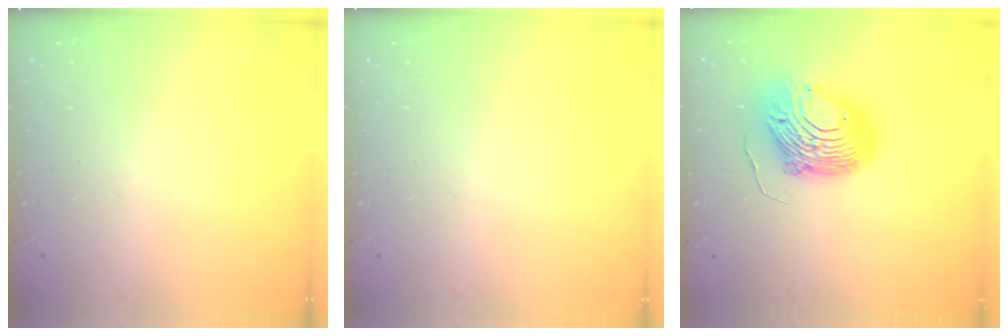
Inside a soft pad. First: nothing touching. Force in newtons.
{"total": 0.0}
{"total": 13.5, "press": 13.4, "slide": 1.4}